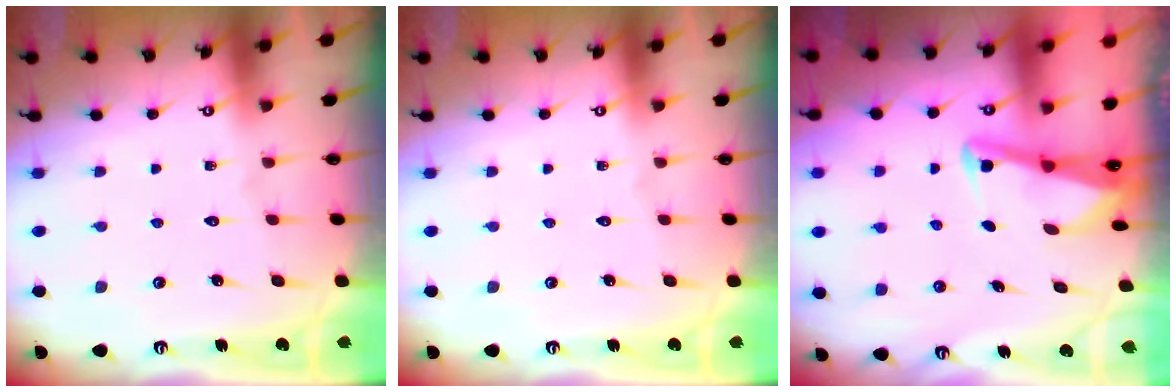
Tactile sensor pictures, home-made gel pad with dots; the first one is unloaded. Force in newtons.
{"total": 0.0}
{"total": 3.0, "press": 3.0, "slide": 0.4}